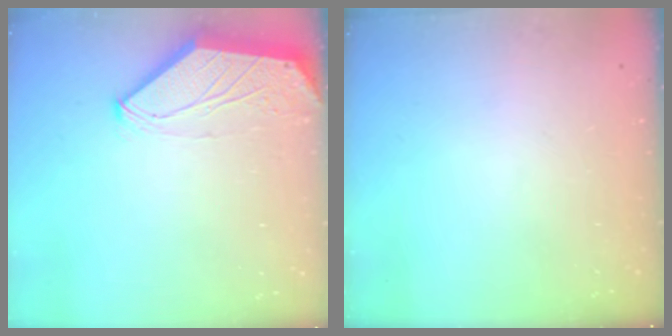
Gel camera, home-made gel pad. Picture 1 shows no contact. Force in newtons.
{"total": 0.0}